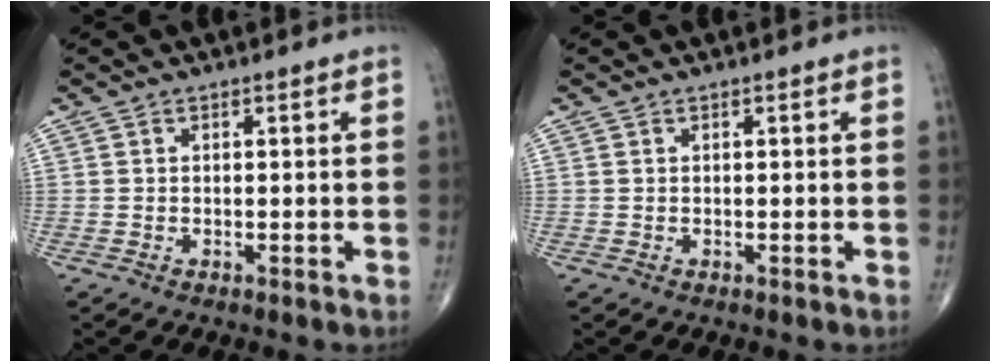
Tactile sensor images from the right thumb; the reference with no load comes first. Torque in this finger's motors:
{"motor_torque": [0.15, 0.42, -0.13, -0.01, -0.02]}